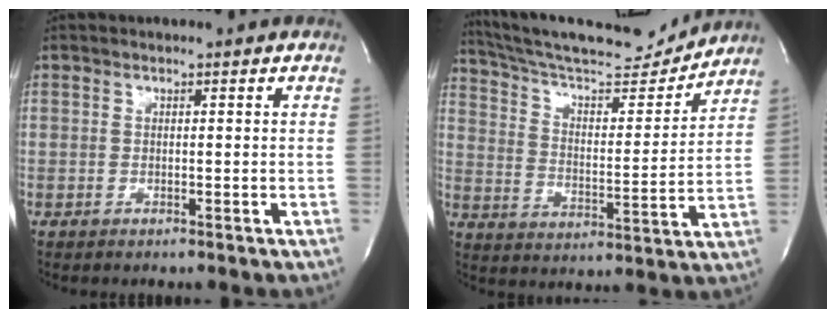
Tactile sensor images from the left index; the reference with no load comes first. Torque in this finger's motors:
{"motor_torque": [0.21, -0.44, 0.15, 0.06]}